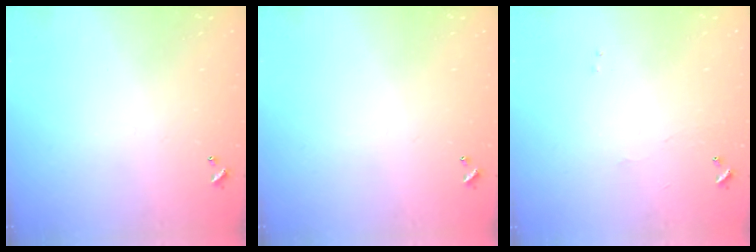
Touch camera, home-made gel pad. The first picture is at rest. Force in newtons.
{"total": 0.0}
{"total": 1.2, "press": 1.1, "slide": 0.3}